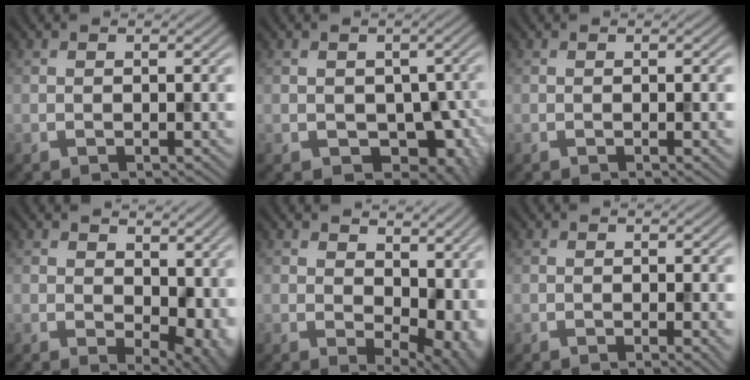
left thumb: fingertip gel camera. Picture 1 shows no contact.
{"total": 6.9, "force": [-1.7, 4.9, 4.6], "torque": [-0.070, -0.028, -0.017]}
{"total": 0.6, "force": [-0.1, -0.5, 0.3], "torque": [-0.001, 0.002, -0.002]}
{"total": 7.5, "force": [1.6, 4.7, 5.6], "torque": [-0.087, -0.017, 0.039]}
{"total": 9.9, "force": [2.6, 6.2, 7.3], "torque": [-0.096, -0.024, 0.070]}
{"total": 0.7, "force": [-0.2, -0.4, 0.5], "torque": [-0.007, -0.003, -0.004]}